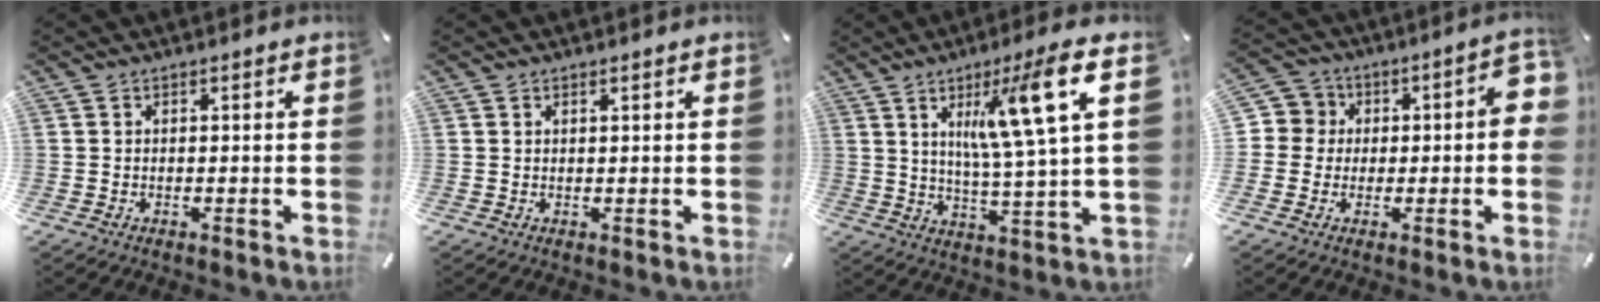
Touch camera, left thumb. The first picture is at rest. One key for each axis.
{"total": 0.6, "fx": 0.4, "fy": 0.1, "fz": 0.4, "tx": -0.007, "ty": -0.001, "tz": 0.008}
{"total": 15.6, "fx": 6.2, "fy": 1.4, "fz": 14.2, "tx": -0.234, "ty": -0.019, "tz": 0.084}
{"total": 7.2, "fx": -1.1, "fy": 6.1, "fz": 3.6, "tx": -0.054, "ty": 0.012, "tz": -0.026}